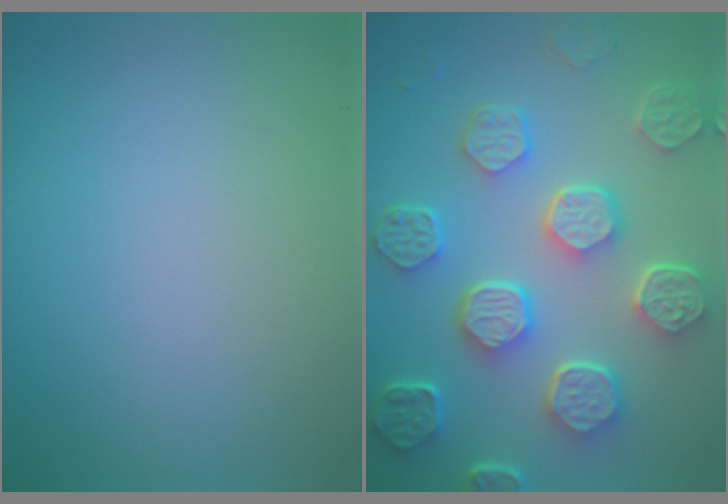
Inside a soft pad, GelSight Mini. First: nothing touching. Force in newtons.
{"total": 8.1, "press": 6.2, "slide": 5.3}